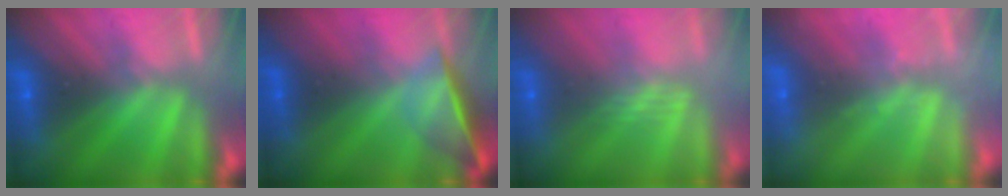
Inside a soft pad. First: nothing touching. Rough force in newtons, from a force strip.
{"total": 3.7}
{"total": 2.4}
{"total": 2.3}